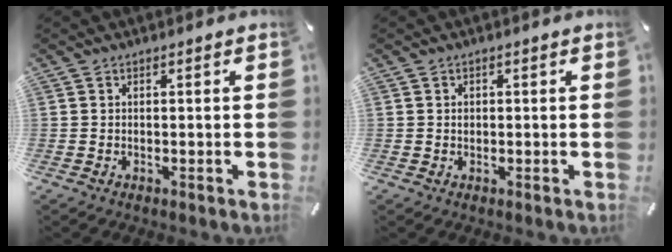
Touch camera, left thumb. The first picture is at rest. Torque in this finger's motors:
{"motor_torque": [0.19, 0.31, 0.09, -0.33, 0.02]}